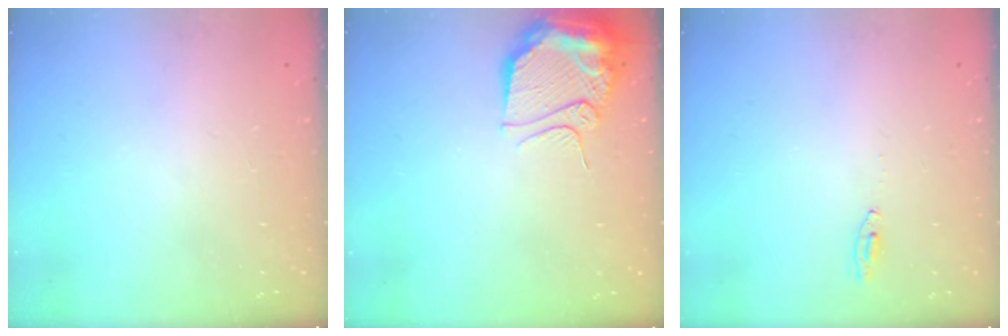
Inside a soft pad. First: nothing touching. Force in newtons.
{"total": 11.5, "press": 11.4, "slide": 1.6}
{"total": 2.4, "press": 2.4, "slide": 0.2}